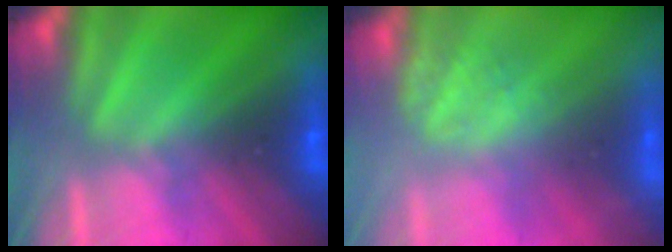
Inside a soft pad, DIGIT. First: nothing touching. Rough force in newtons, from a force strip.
{"total": 2.4}